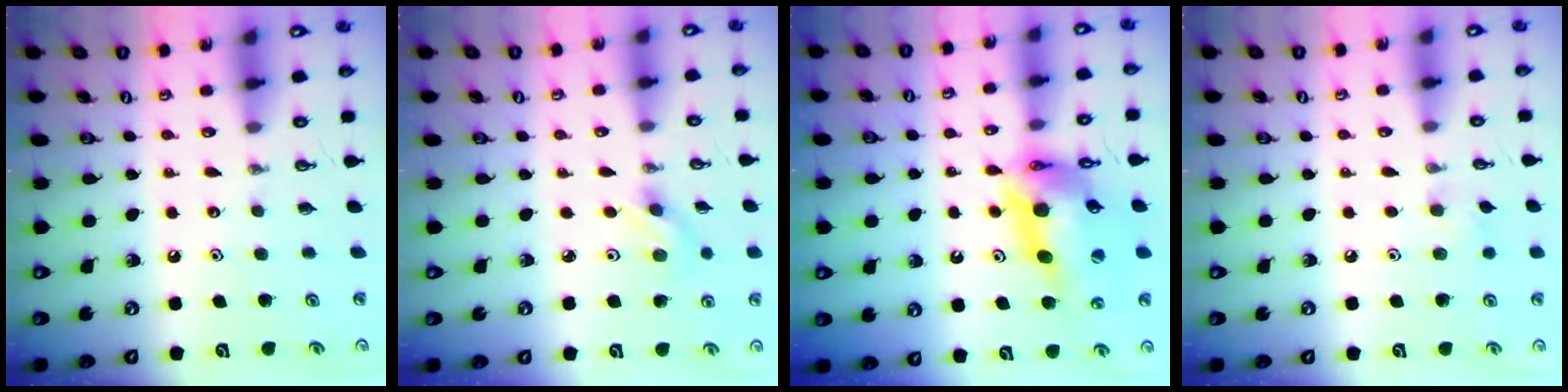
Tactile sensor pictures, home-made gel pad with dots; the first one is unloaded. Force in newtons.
{"total": 2.9, "press": 2.6, "slide": 1.4}
{"total": 16.6, "press": 16.5, "slide": 1.6}
{"total": 6.2, "press": 6.1, "slide": 1.0}